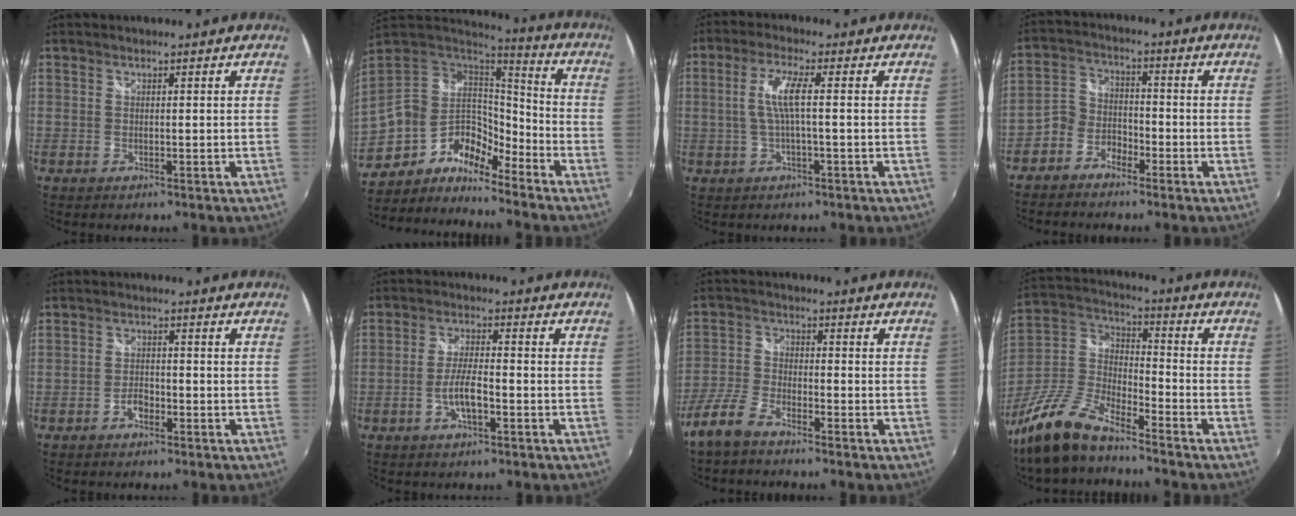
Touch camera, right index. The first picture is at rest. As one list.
[{"total": 14.3, "force": [-8.4, 9.1, 7.2], "torque": [-0.143, 0.005, -0.166]}, {"total": 5.2, "force": [-0.3, 0.3, 5.2], "torque": [-0.104, 0.002, -0.001]}, {"total": 5.2, "force": [-3.8, 3.3, 1.4], "torque": [-0.034, 0.018, -0.081]}, {"total": 2.2, "force": [-1.3, 1.3, 1.2], "torque": [-0.025, 0.007, -0.024]}, {"total": 5.0, "force": [-1.9, 1.2, 4.5], "torque": [-0.091, 0.005, -0.034]}, {"total": 6.4, "force": [-5.0, 1.9, 3.4], "torque": [-0.086, 0.002, -0.105]}, {"total": 15.7, "force": [-11.8, 4.9, 9.2], "torque": [-0.216, -0.010, -0.238]}]